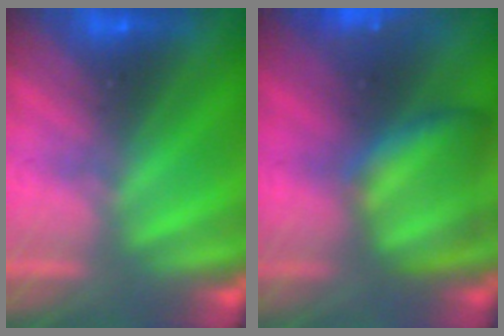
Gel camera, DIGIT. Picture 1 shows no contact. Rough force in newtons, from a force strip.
{"total": 8.4}